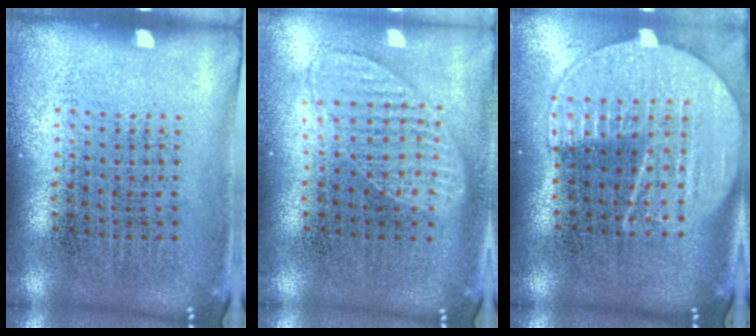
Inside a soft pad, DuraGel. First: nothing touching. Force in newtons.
{"total": 1.0, "press": 1.0, "slide": 0.1}
{"total": 2.0, "press": 1.7, "slide": 1.0}